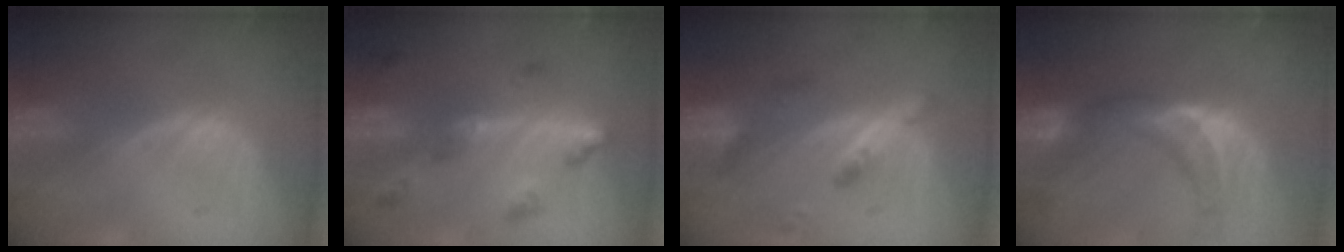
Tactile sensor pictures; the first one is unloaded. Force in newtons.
{"total": 5.8, "press": 5.7, "slide": 1.2}
{"total": 5.6, "press": 4.9, "slide": 2.7}
{"total": 10.3, "press": 9.5, "slide": 4.0}